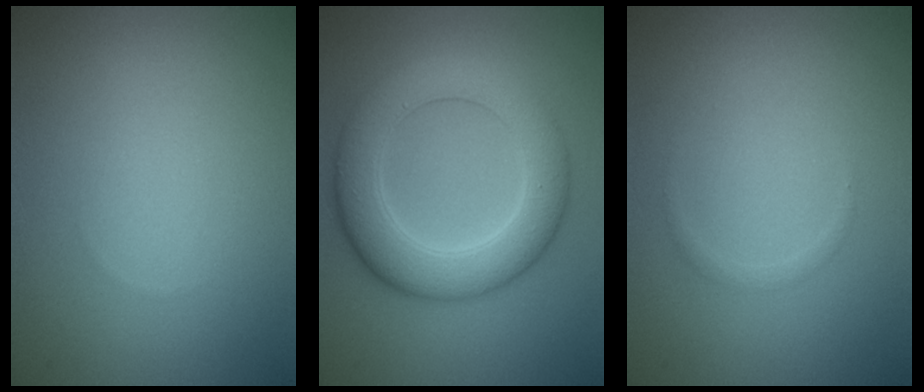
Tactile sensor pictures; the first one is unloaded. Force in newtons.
{"total": 7.2, "press": 7.2, "slide": 0.3}
{"total": 0.6, "press": 0.6, "slide": 0.1}